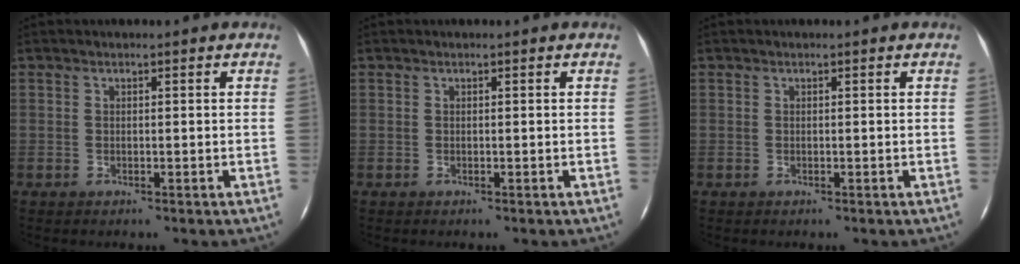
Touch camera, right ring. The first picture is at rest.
{"total": 0.0}
{"total": 0.0}